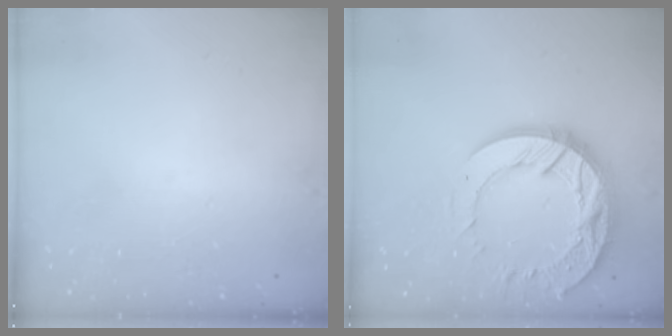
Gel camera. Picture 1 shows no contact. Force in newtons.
{"total": 20.2, "press": 20.1, "slide": 1.8}